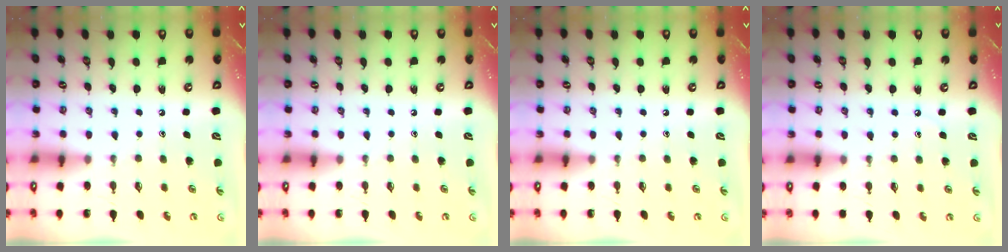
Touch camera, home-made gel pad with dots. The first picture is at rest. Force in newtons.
{"total": 0.0}
{"total": 0.0}
{"total": 2.5, "press": 2.5, "slide": 0.4}